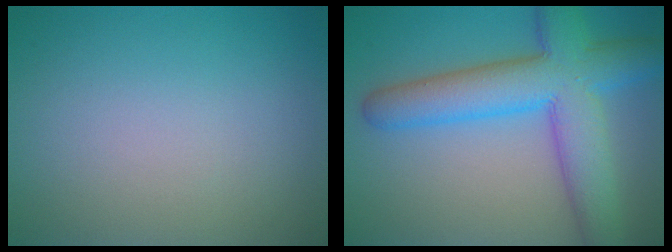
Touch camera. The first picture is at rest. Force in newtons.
{"total": 9.0, "press": 9.0, "slide": 0.5}